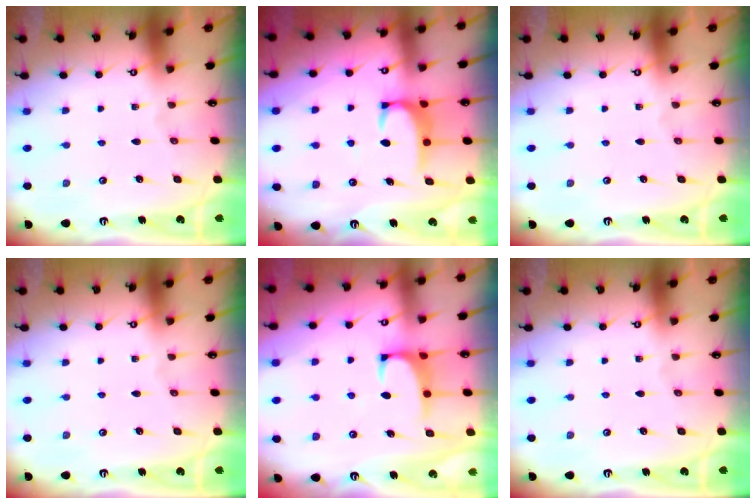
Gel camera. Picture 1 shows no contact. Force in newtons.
{"total": 2.7, "press": 2.7, "slide": 0.3}
{"total": 0.0}
{"total": 0.0}
{"total": 0.9, "press": 0.6, "slide": 0.6}
{"total": 0.0}